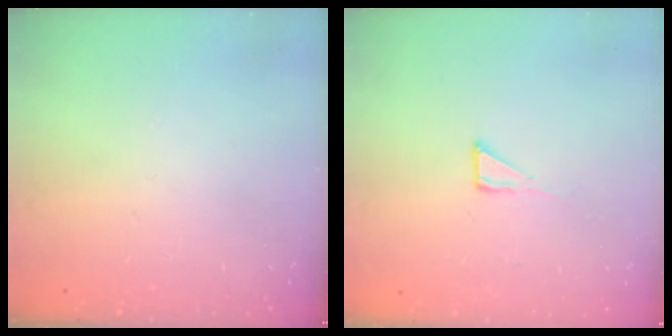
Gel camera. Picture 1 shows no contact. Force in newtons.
{"total": 3.6, "press": 3.6, "slide": 0.3}